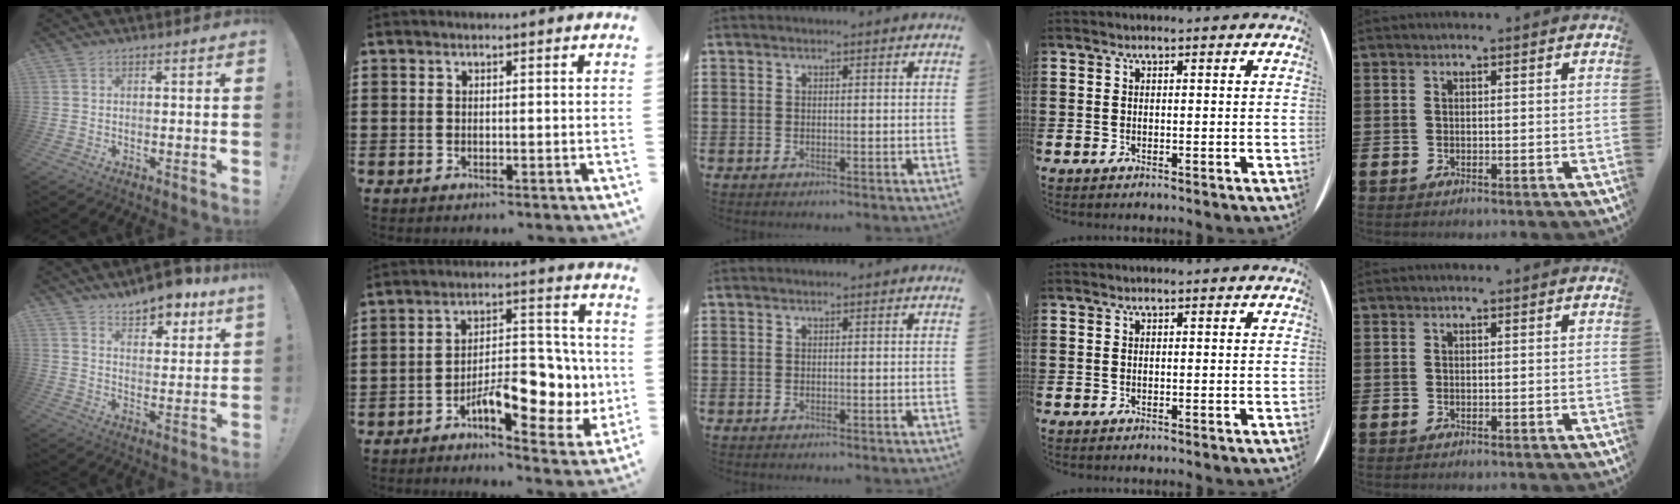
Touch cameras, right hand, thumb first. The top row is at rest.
{"thumb": {"total": 8.7, "force": [7.6, 1.8, 3.7], "torque": [-0.051, -0.061, 0.134]}, "index": {"total": 10.2, "force": [-3.4, 5.0, 8.3], "torque": [-0.096, 0.003, -0.057]}}